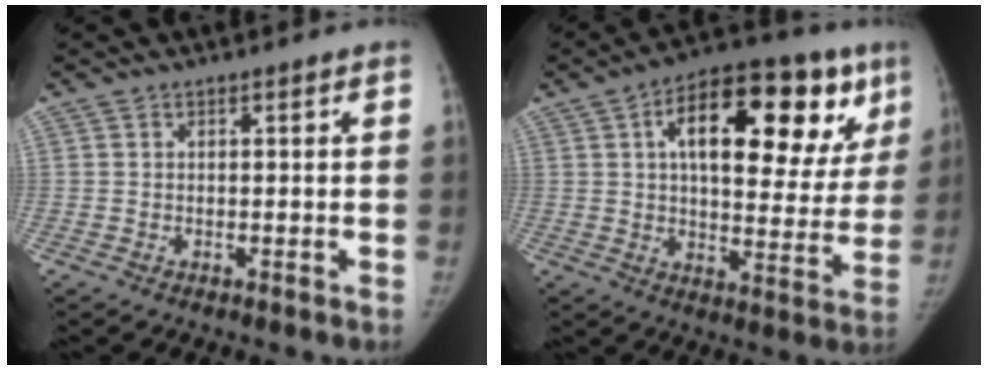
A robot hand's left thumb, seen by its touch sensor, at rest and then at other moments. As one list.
[{"total": 25.1, "force": [9.7, 11.7, 20.0], "torque": [-0.242, 0.013, 0.136]}]